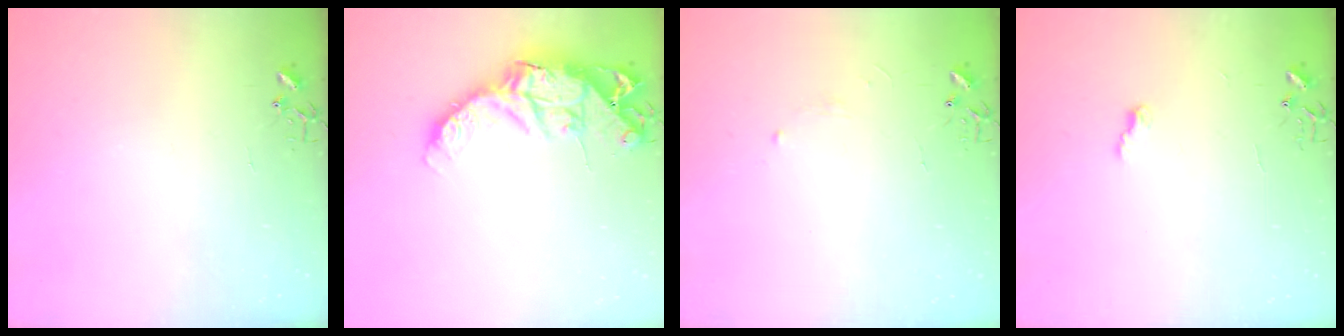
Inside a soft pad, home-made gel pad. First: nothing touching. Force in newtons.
{"total": 15.7, "press": 15.7, "slide": 1.3}
{"total": 2.8, "press": 2.8, "slide": 0.5}
{"total": 5.5, "press": 5.5, "slide": 0.7}